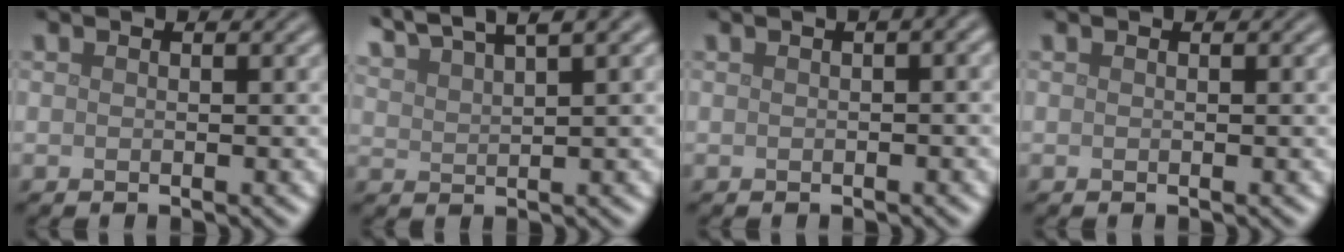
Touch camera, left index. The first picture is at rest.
{"total": 6.2, "force": [5.0, 1.0, 3.5], "torque": [-0.055, 0.020, 0.083]}
{"total": 2.6, "force": [0.6, 0.9, 2.4], "torque": [-0.025, 0.010, 0.010]}
{"total": 0.0}